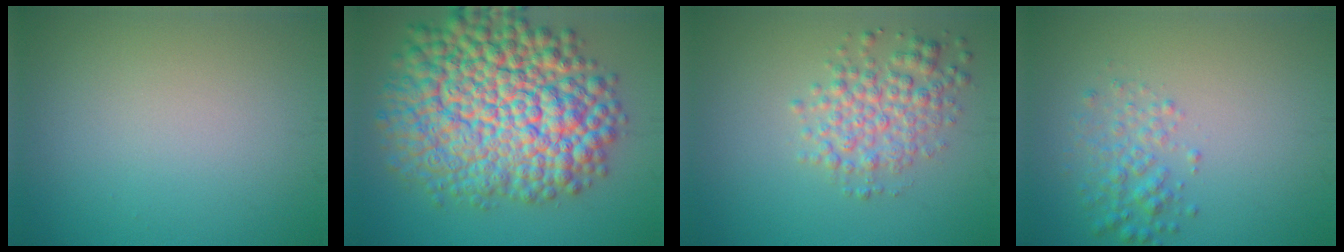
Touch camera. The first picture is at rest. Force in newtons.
{"total": 15.5, "press": 15.5, "slide": 0.5}
{"total": 3.8, "press": 3.8, "slide": 0.1}
{"total": 2.4, "press": 2.4, "slide": 0.1}